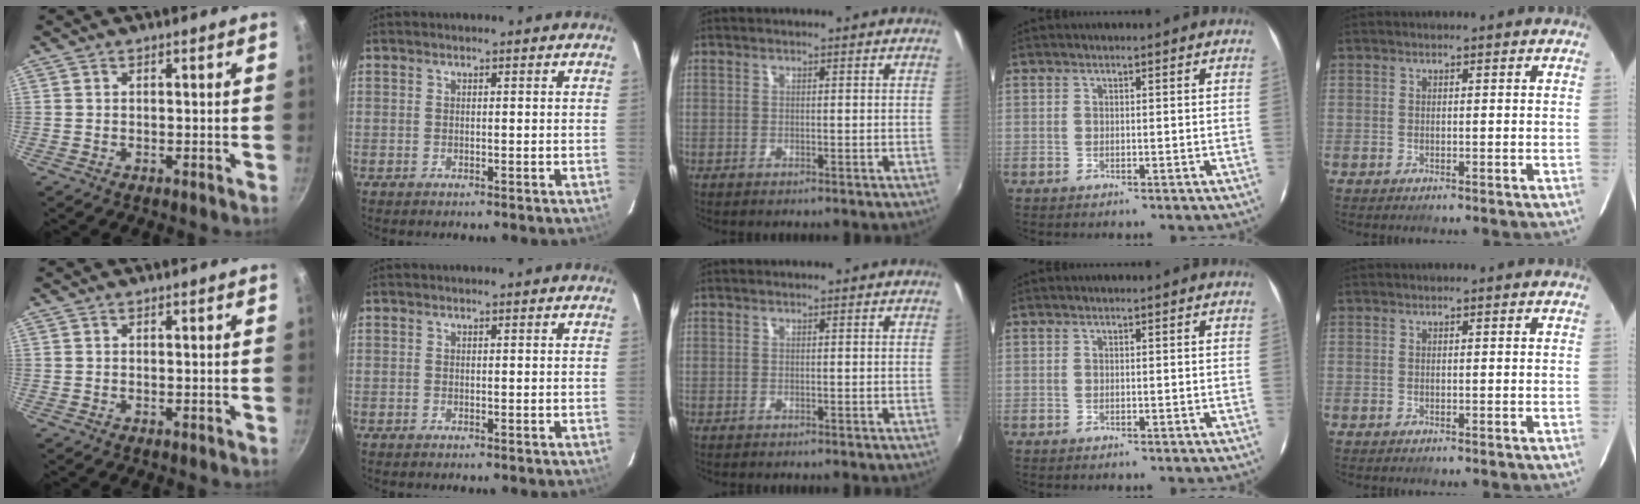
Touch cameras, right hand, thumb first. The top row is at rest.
{}